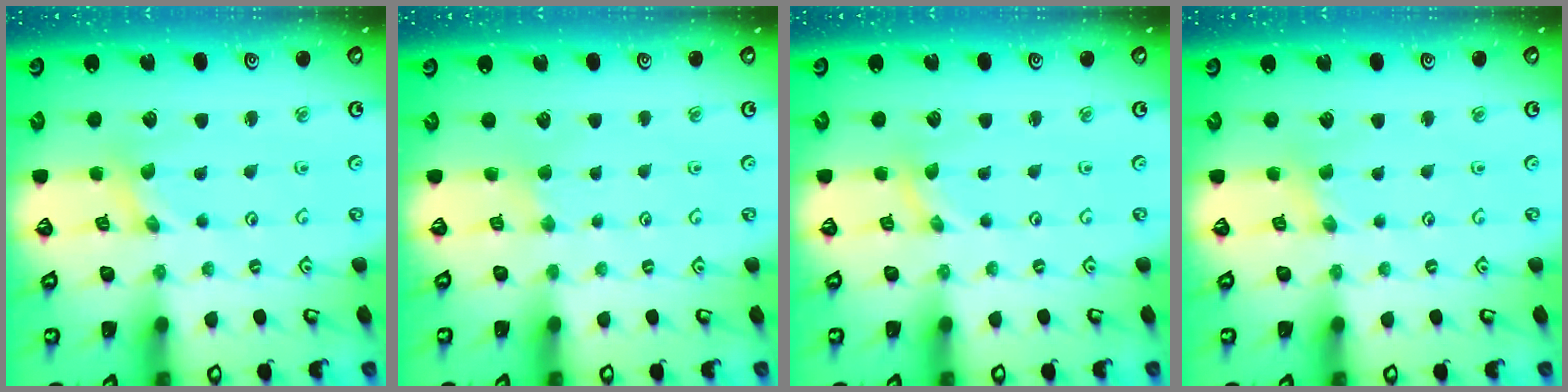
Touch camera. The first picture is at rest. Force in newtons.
{"total": 1.7, "press": 1.6, "slide": 0.3}
{"total": 0.0}
{"total": 1.7, "press": 1.7, "slide": 0.4}